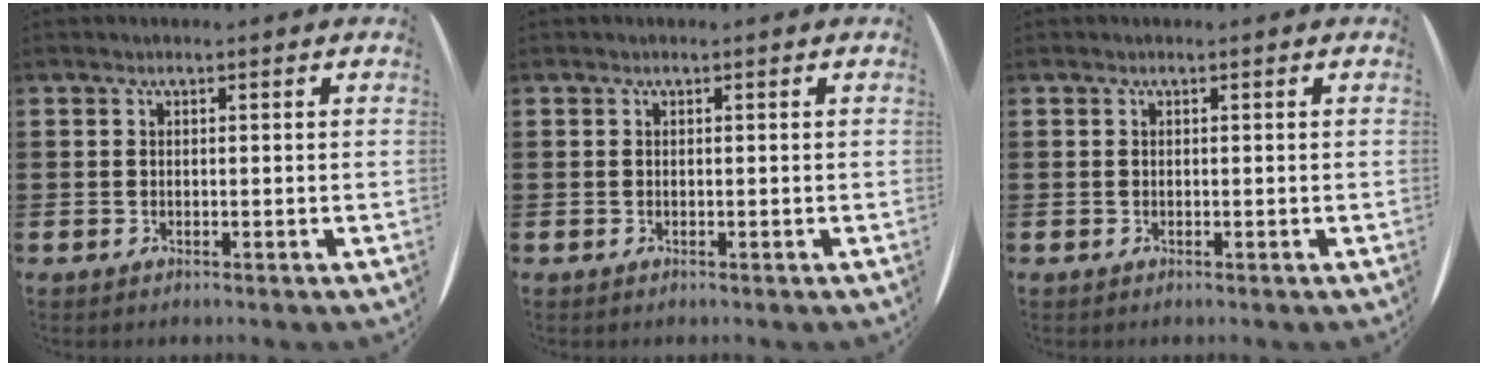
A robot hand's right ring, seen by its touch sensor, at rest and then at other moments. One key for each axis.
{"total": 0.0}
{"total": 0.0}